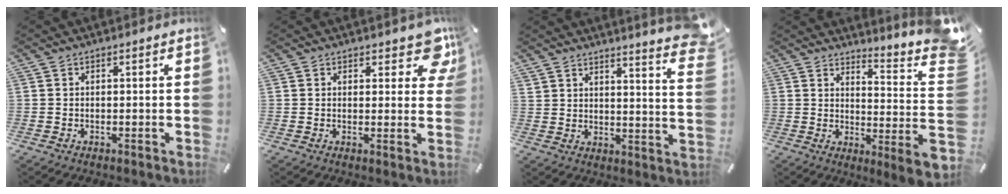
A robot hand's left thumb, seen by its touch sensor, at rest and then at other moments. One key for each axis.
{"total": 7.1, "fx": 4.4, "fy": 3.6, "fz": 4.3, "tx": -0.028, "ty": -0.029, "tz": 0.069}
{"total": 6.5, "fx": 5.8, "fy": 1.3, "fz": 2.6, "tx": -0.041, "ty": -0.058, "tz": 0.099}
{"total": 10.7, "fx": 3.4, "fy": -1.3, "fz": 10.0, "tx": -0.141, "ty": -0.085, "tz": 0.037}